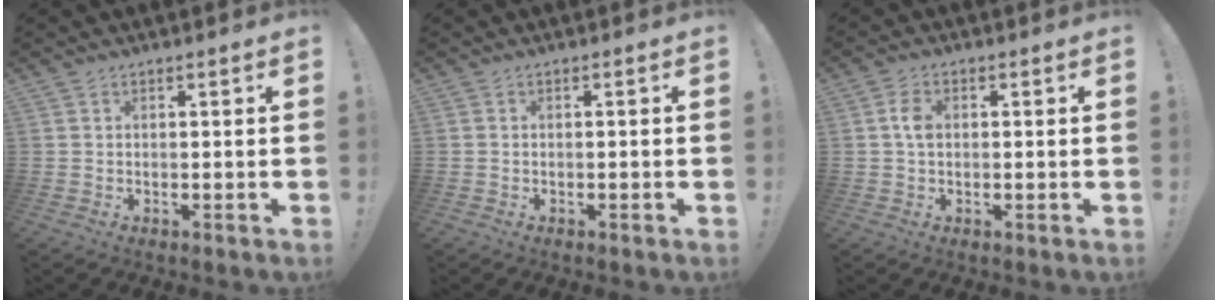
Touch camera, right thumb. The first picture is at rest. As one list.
[{"total": 0.5, "force": [-0.5, -0.2, 0.1], "torque": [-0.002, -0.003, -0.008]}, {"total": 4.2, "force": [0.5, 2.7, 3.1], "torque": [-0.051, 0.006, 0.008]}]